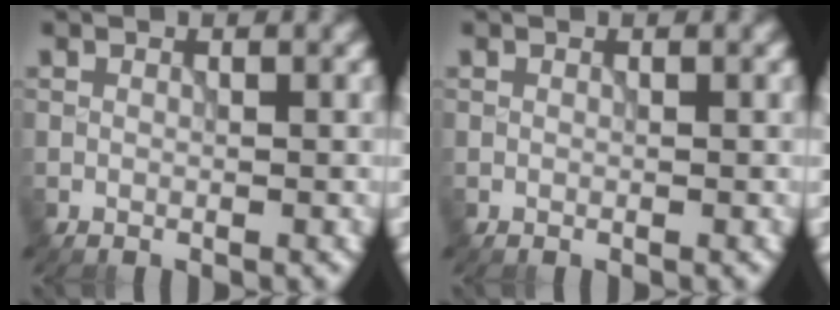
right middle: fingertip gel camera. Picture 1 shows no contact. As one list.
[{"total": 0.0}]